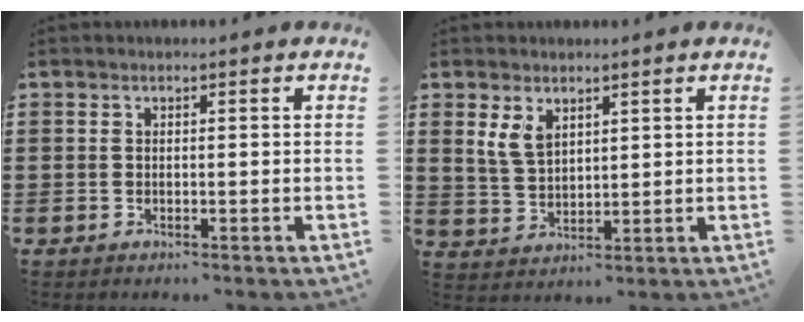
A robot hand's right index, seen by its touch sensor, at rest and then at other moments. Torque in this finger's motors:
{"motor_torque": [0.15, 0.02, 0.42, 0.09]}